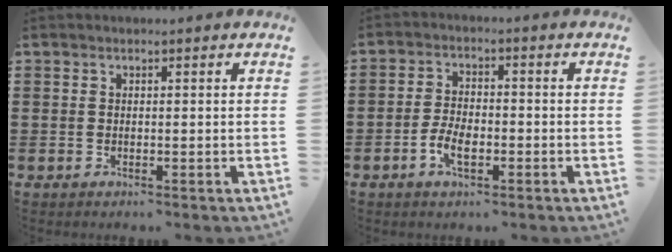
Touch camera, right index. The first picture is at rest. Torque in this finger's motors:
{"motor_torque": [1.21, 0.93, 0.13, 0.04]}